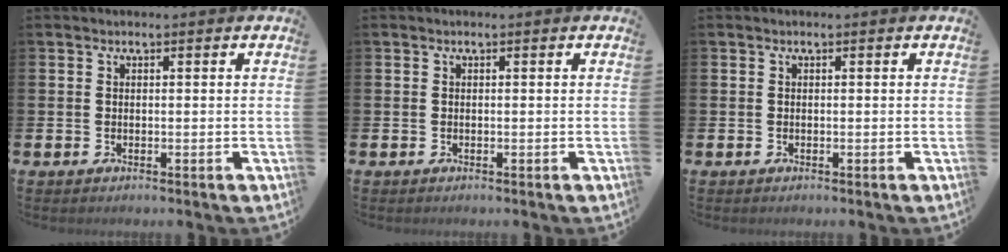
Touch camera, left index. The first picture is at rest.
{"total": 0.0}
{"total": 0.0}